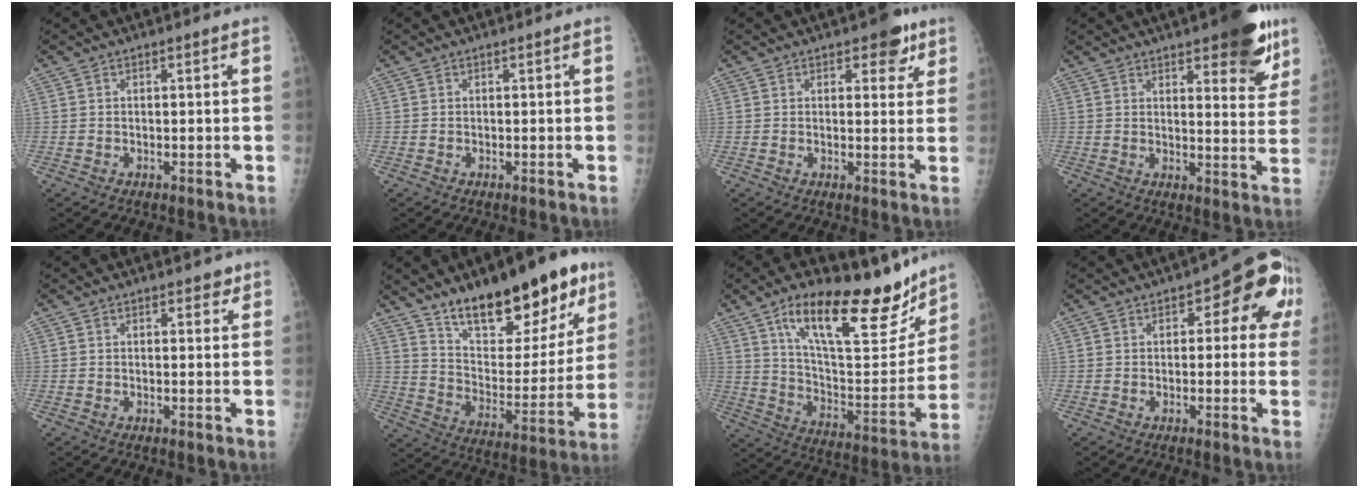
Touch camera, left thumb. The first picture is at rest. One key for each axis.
{"total": 0.0}
{"total": 5.3, "fx": 3.0, "fy": 2.9, "fz": 3.3, "tx": -0.011, "ty": -0.011, "tz": 0.033}
{"total": 14.8, "fx": 9.2, "fy": 4.9, "fz": 10.5, "tx": -0.094, "ty": -0.047, "tz": 0.116}
{"total": 2.0, "fx": 1.3, "fy": 1.2, "fz": 1.0, "tx": 0.005, "ty": -0.005, "tz": 0.013}
{"total": 25.0, "fx": 16.2, "fy": 10.4, "fz": 15.9, "tx": -0.188, "ty": -0.068, "tz": 0.255}
{"total": 26.0, "fx": 17.1, "fy": 9.0, "fz": 17.4, "tx": -0.224, "ty": -0.064, "tz": 0.278}
{"total": 11.2, "fx": 3.4, "fy": 5.5, "fz": 9.2, "tx": -0.063, "ty": 0.014, "tz": 0.031}